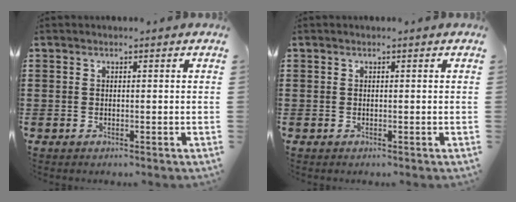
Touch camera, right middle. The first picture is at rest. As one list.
[{"total": 0.0}]